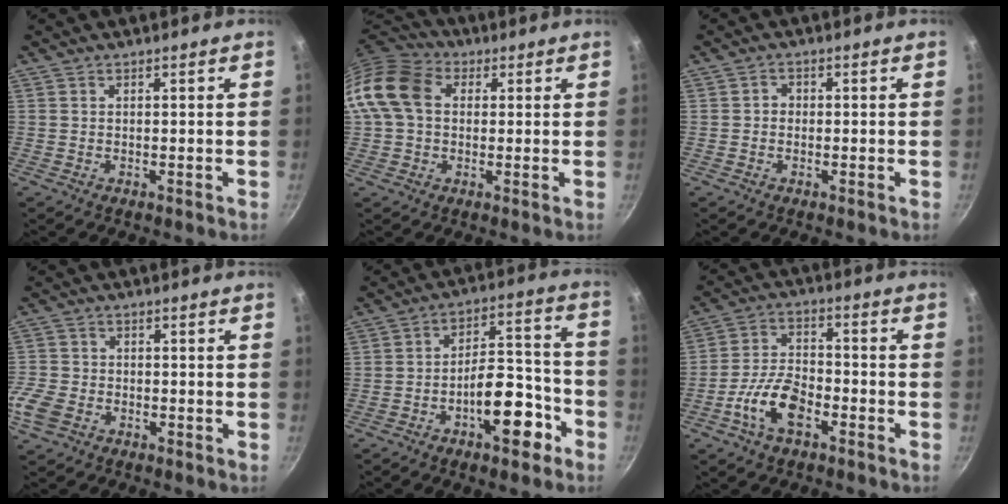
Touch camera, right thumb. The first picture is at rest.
{"total": 12.6, "force": [1.7, 9.6, 8.1], "torque": [-0.138, 0.026, 0.013]}
{"total": 1.6, "force": [-0.2, 1.4, 0.6], "torque": [-0.006, 0.005, -0.007]}
{"total": 7.4, "force": [-3.3, 5.3, 3.9], "torque": [-0.092, 0.017, -0.075]}
{"total": 13.3, "force": [-6.3, 6.0, 10.0], "torque": [-0.110, 0.072, -0.088]}
{"total": 10.1, "force": [-4.8, 5.2, 7.3], "torque": [-0.129, 0.039, -0.096]}